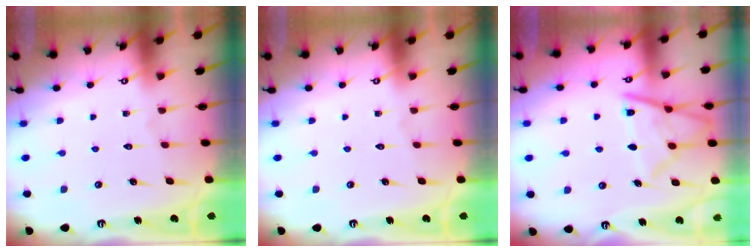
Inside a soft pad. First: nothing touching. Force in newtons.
{"total": 0.0}
{"total": 13.1, "press": 13.0, "slide": 1.5}